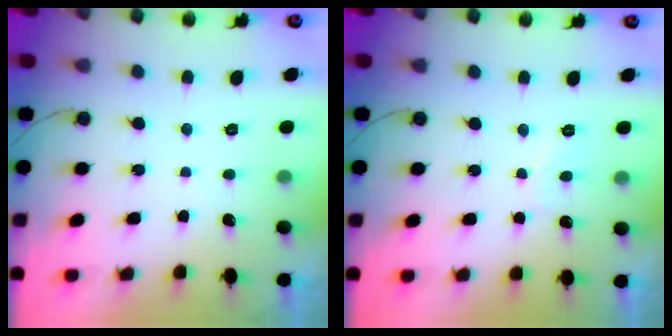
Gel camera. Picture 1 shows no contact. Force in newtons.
{"total": 5.8, "press": 5.8, "slide": 0.6}